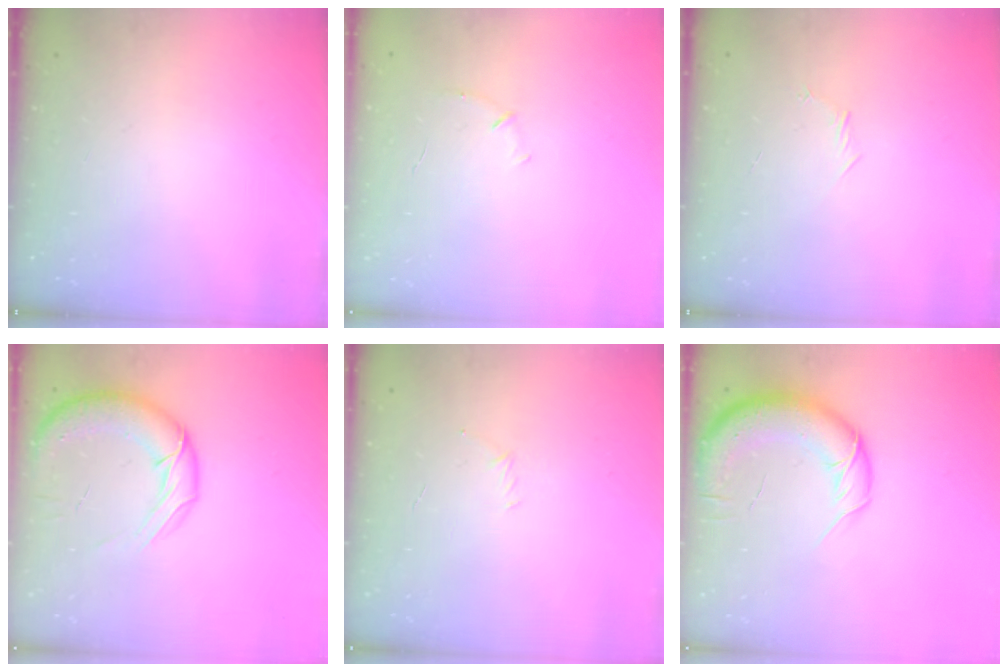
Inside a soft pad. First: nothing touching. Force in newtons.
{"total": 4.3, "press": 4.2, "slide": 1.1}
{"total": 4.1, "press": 3.9, "slide": 1.2}
{"total": 15.3, "press": 14.8, "slide": 3.8}
{"total": 2.9, "press": 2.8, "slide": 0.8}
{"total": 14.6, "press": 14.3, "slide": 3.1}